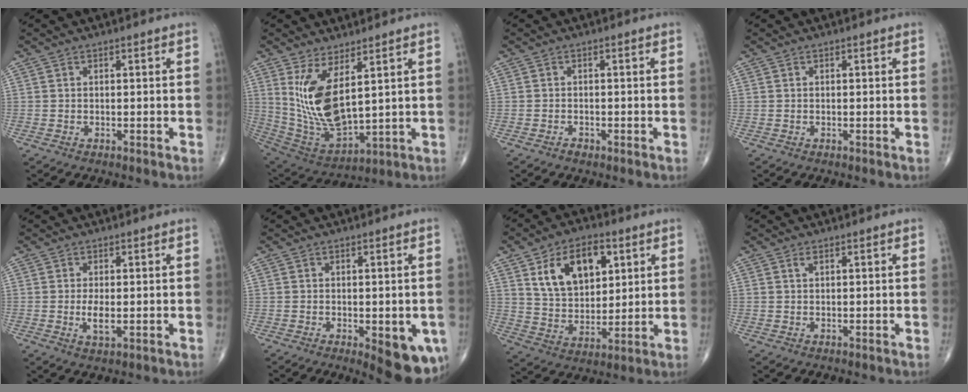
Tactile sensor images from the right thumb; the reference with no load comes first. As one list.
[{"total": 13.8, "force": [4.5, 5.7, 11.7], "torque": [-0.227, -0.036, 0.109]}, {"total": 1.0, "force": [-0.7, 0.6, 0.4], "torque": [-0.005, 0.002, -0.013]}, {"total": 0.0}, {"total": 3.0, "force": [-0.2, 1.1, 2.7], "torque": [-0.058, -0.009, -0.004]}, {"total": 9.9, "force": [-3.0, 3.9, 8.6], "torque": [-0.087, -0.010, -0.029]}, {"total": 14.7, "force": [5.8, 9.1, 10.0], "torque": [-0.133, -0.020, 0.110]}, {"total": 0.7, "force": [0.4, 0.3, 0.5], "torque": [-0.013, 0.006, 0.009]}]